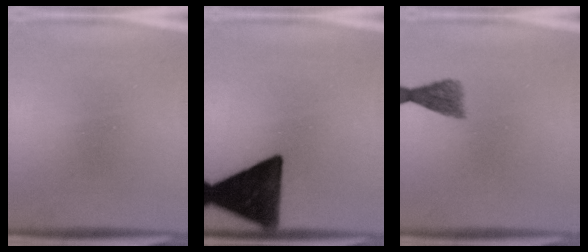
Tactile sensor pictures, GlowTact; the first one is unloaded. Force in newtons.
{"total": 16.0}
{"total": 2.9}